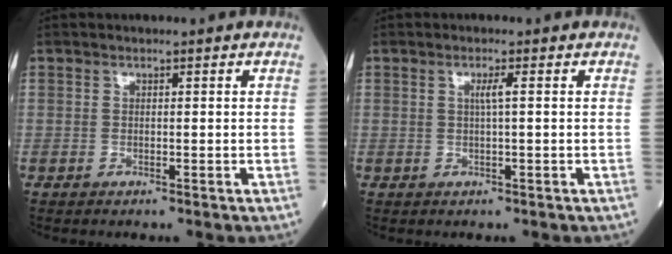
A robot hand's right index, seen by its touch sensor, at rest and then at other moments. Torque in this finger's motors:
{"motor_torque": [0.27, 0.12, 0.21, 0.06]}